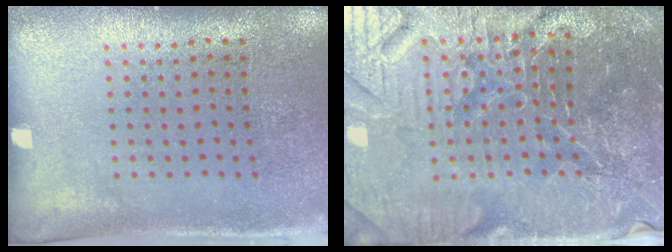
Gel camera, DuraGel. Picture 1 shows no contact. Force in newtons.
{"total": 6.5, "press": 5.9, "slide": 2.8}